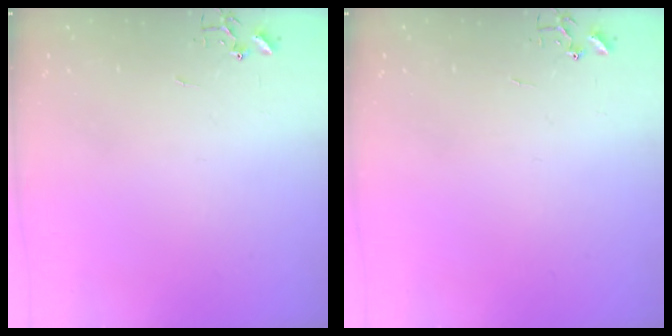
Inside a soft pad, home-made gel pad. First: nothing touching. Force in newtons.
{"total": 0.0}